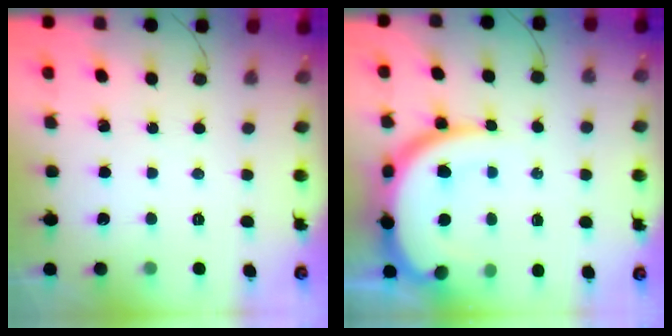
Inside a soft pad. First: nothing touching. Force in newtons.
{"total": 14.0, "press": 14.0, "slide": 1.4}